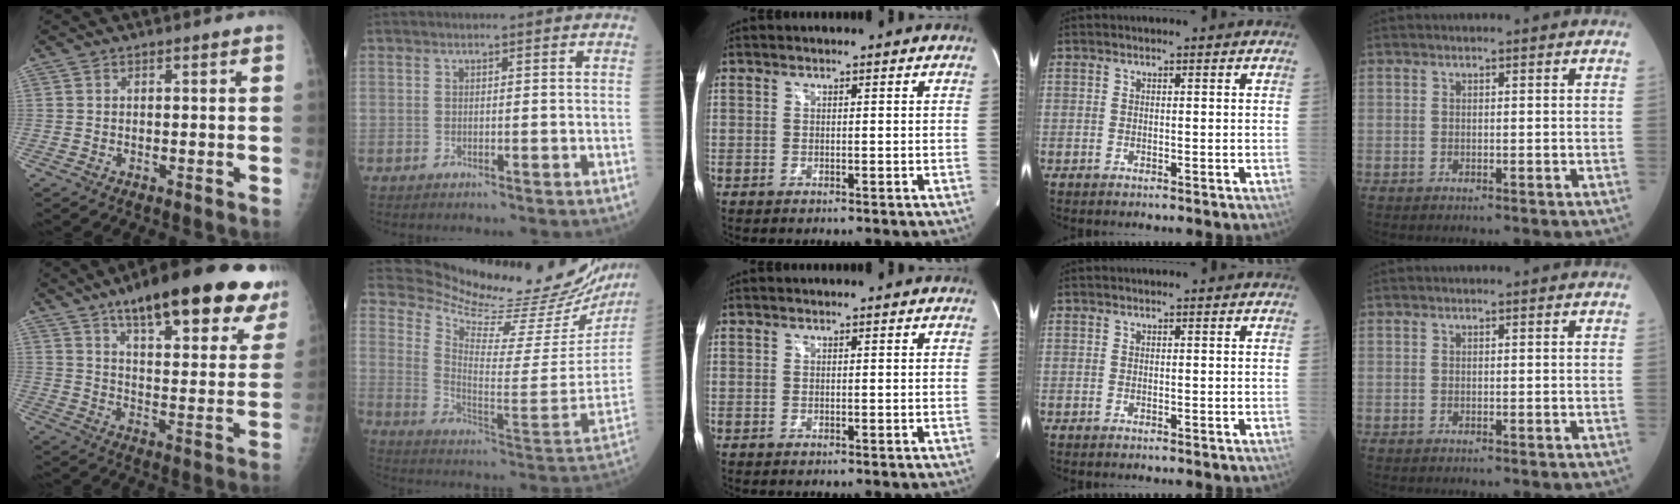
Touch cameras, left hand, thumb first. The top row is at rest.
{"thumb": {"total": 27.0, "force": [18.3, 8.1, 18.1], "torque": [-0.217, -0.050, 0.250]}, "index": {"total": 25.8, "force": [24.2, 4.3, 7.8], "torque": [-0.133, -0.111, 0.318]}}